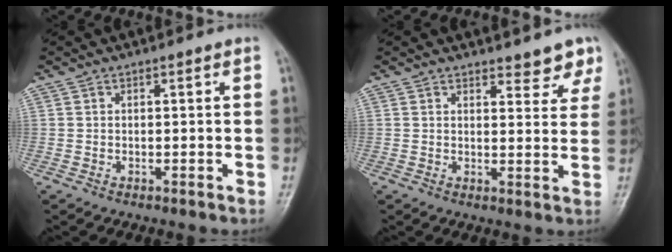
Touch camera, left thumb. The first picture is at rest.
{"total": 5.4, "force": [4.7, 2.1, 1.5], "torque": [0.012, -0.031, 0.049]}